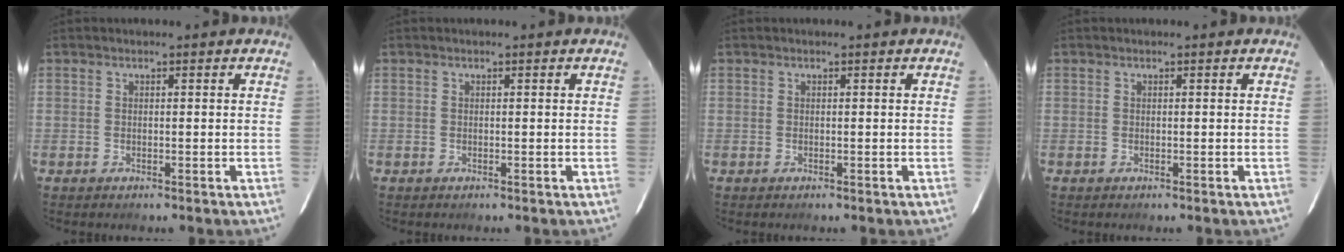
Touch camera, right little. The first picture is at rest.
{"total": 0.0}
{"total": 0.0}
{"total": 0.0}